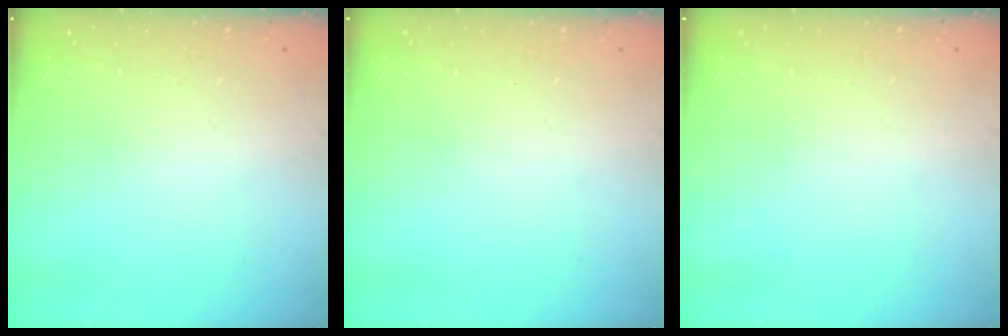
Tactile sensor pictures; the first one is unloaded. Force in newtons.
{"total": 0.0}
{"total": 0.0}